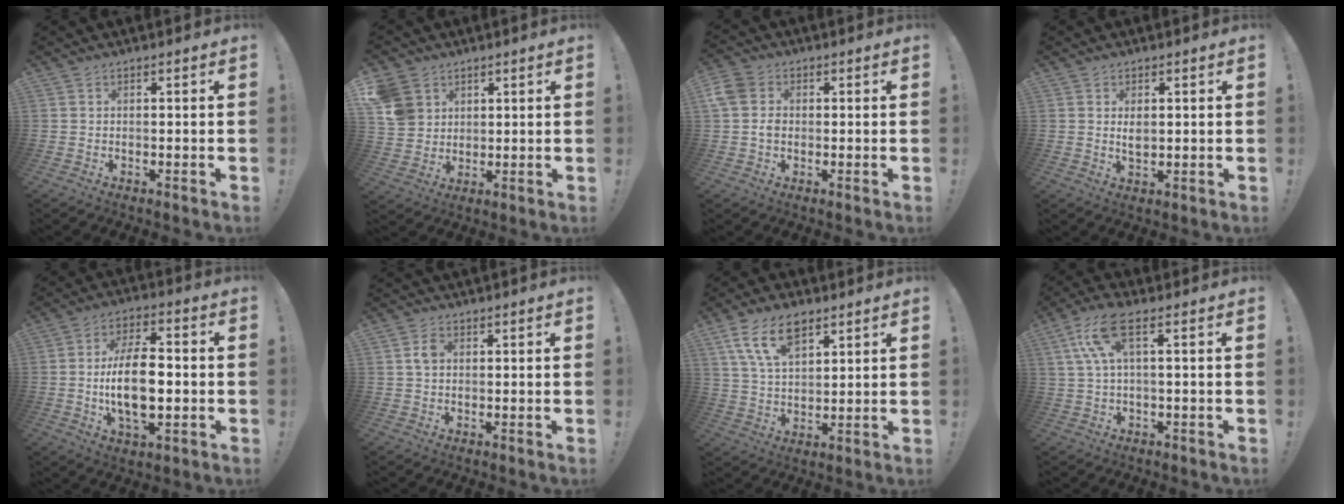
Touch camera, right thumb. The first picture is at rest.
{"total": 8.4, "force": [3.9, 7.0, 2.4], "torque": [-0.045, -0.020, 0.081]}
{"total": 5.7, "force": [-0.1, 4.8, 3.1], "torque": [-0.073, 0.002, -0.005]}
{"total": 2.9, "force": [0.9, 1.6, 2.2], "torque": [-0.023, -0.006, 0.012]}
{"total": 15.1, "force": [-1.6, 7.5, 13.0], "torque": [-0.240, -0.001, -0.037]}
{"total": 3.0, "force": [1.2, 1.9, 2.0], "torque": [-0.025, -0.003, 0.019]}
{"total": 12.5, "force": [7.1, 6.6, 7.8], "torque": [-0.142, -0.017, 0.135]}
{"total": 10.3, "force": [3.4, 3.2, 9.1], "torque": [-0.182, -0.005, 0.064]}